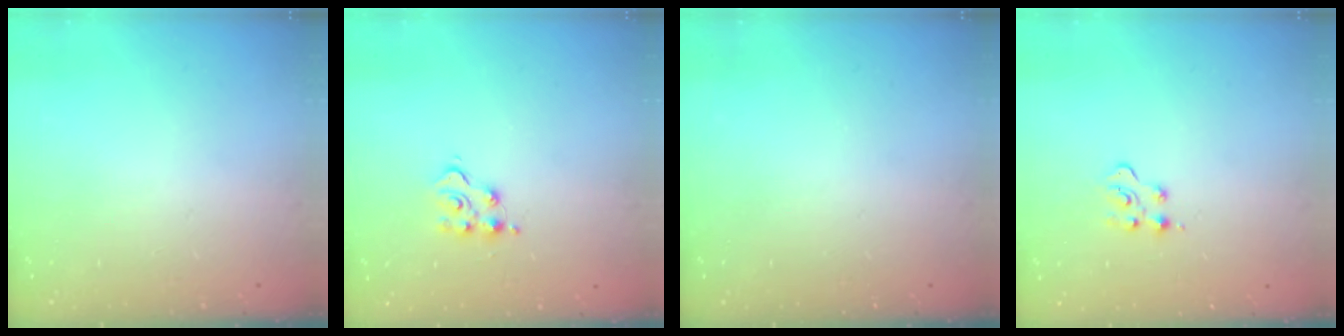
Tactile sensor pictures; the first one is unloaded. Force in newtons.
{"total": 5.2, "press": 5.2, "slide": 0.4}
{"total": 0.0}
{"total": 4.0, "press": 4.0, "slide": 0.4}